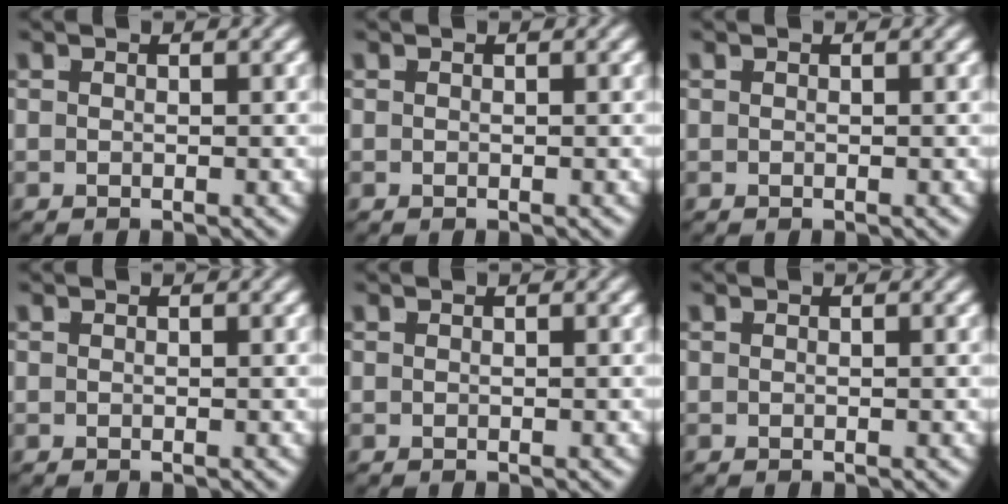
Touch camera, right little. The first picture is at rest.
{"total": 0.0}
{"total": 0.0}
{"total": 0.0}
{"total": 0.0}
{"total": 0.0}